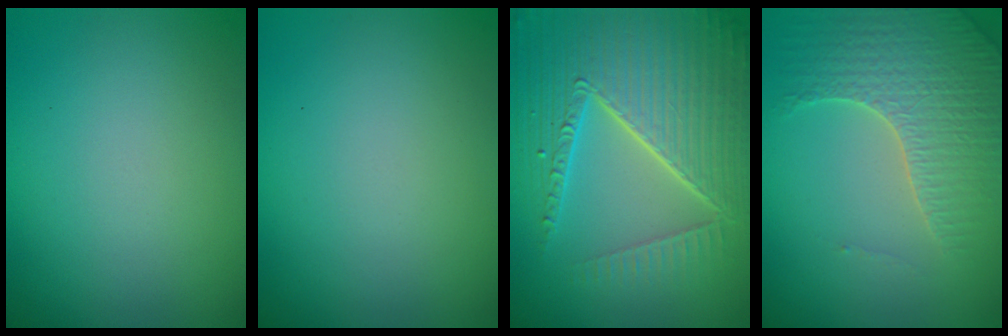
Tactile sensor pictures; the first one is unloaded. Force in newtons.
{"total": 0.0}
{"total": 8.5, "press": 6.0, "slide": 6.1}
{"total": 3.9, "press": 3.9, "slide": 0.6}